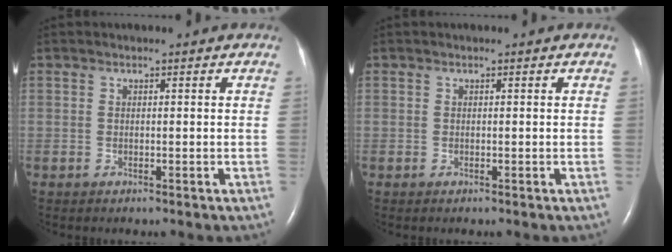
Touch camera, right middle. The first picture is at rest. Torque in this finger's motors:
{"motor_torque": [0.17, -0.12, 0.11, 0.00]}